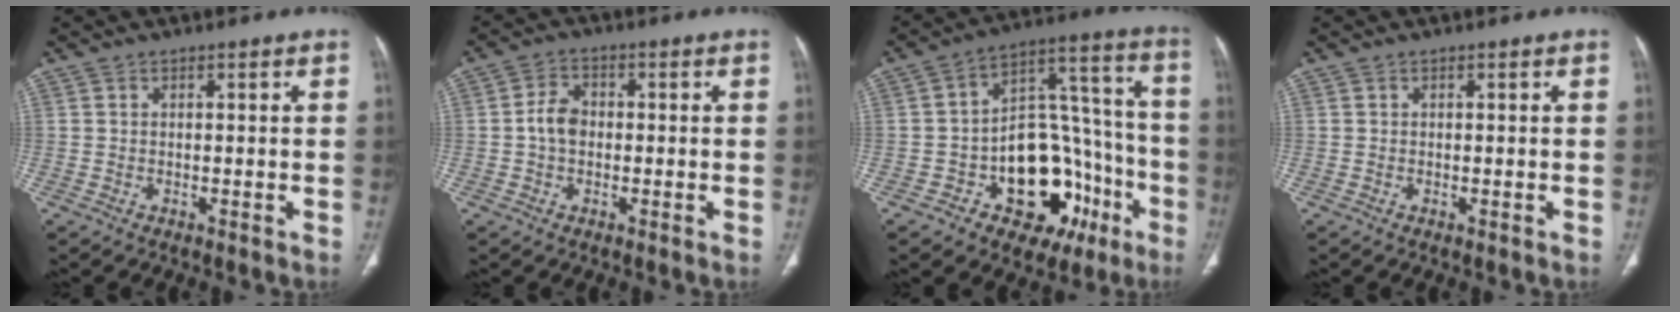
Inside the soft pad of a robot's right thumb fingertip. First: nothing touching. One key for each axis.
{"total": 4.5, "fx": -0.4, "fy": 3.4, "fz": 3.0, "tx": -0.048, "ty": 0.014, "tz": -0.014}
{"total": 22.7, "fx": -8.5, "fy": 14.2, "fz": 15.5, "tx": -0.160, "ty": 0.081, "tz": -0.109}
{"total": 0.0}